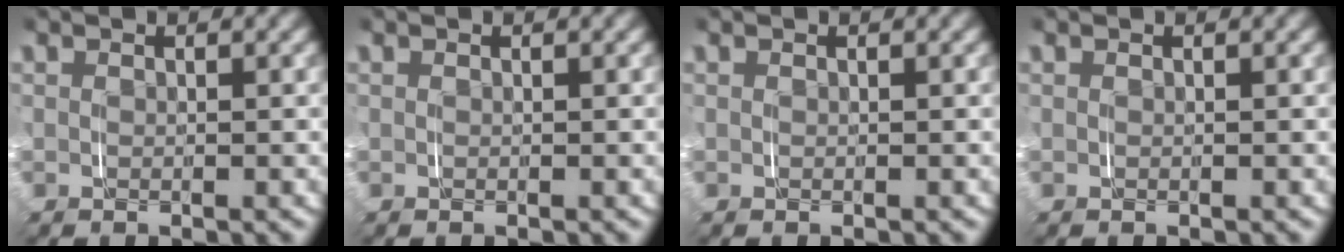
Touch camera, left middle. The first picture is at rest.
{"total": 0.0}
{"total": 0.0}
{"total": 0.0}